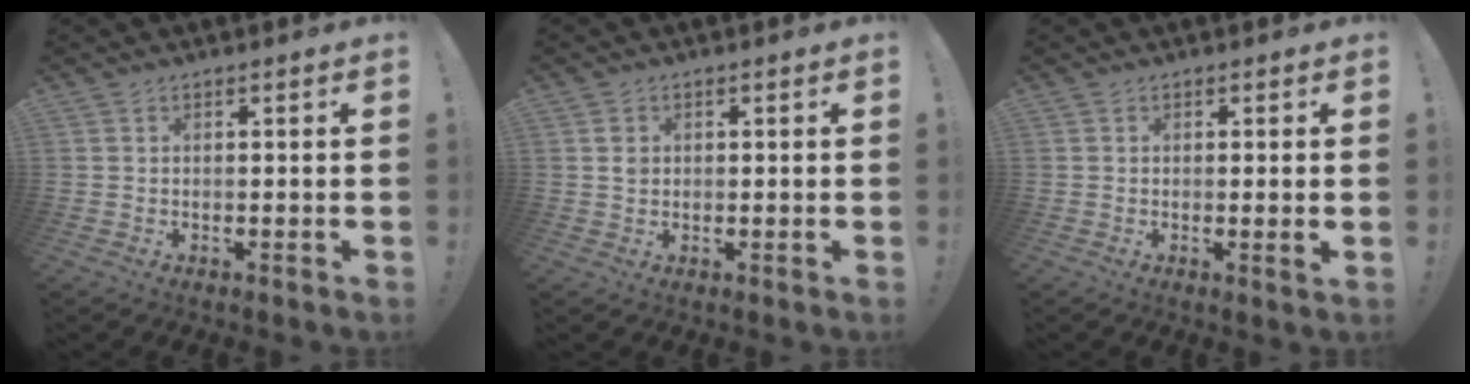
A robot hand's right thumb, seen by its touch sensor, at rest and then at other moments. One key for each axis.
{"total": 1.6, "fx": 0.3, "fy": 1.5, "fz": 0.5, "tx": 0.002, "ty": -0.001, "tz": 0.003}
{"total": 1.8, "fx": 0.2, "fy": -0.4, "fz": 1.8, "tx": -0.024, "ty": -0.006, "tz": 0.000}